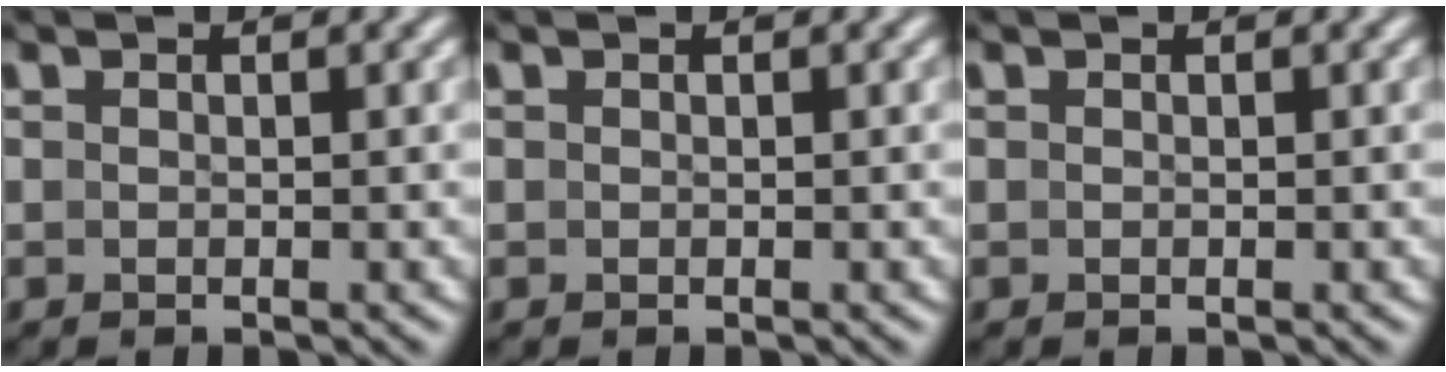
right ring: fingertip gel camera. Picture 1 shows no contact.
{"total": 0.0}
{"total": 0.0}